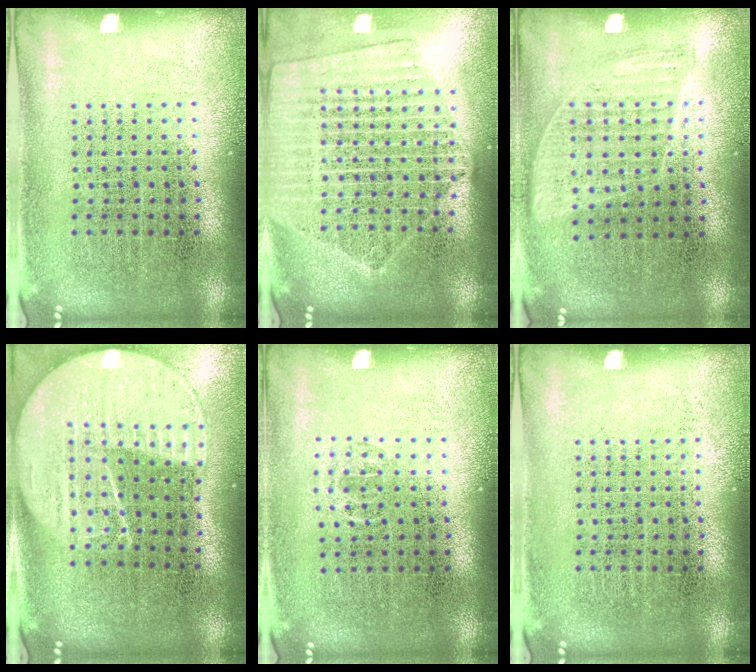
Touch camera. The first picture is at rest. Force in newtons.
{"total": 2.1, "press": 1.9, "slide": 0.9}
{"total": 0.9, "press": 0.8, "slide": 0.4}
{"total": 2.1, "press": 1.8, "slide": 1.1}
{"total": 0.6, "press": 0.4, "slide": 0.4}
{"total": 0.0}